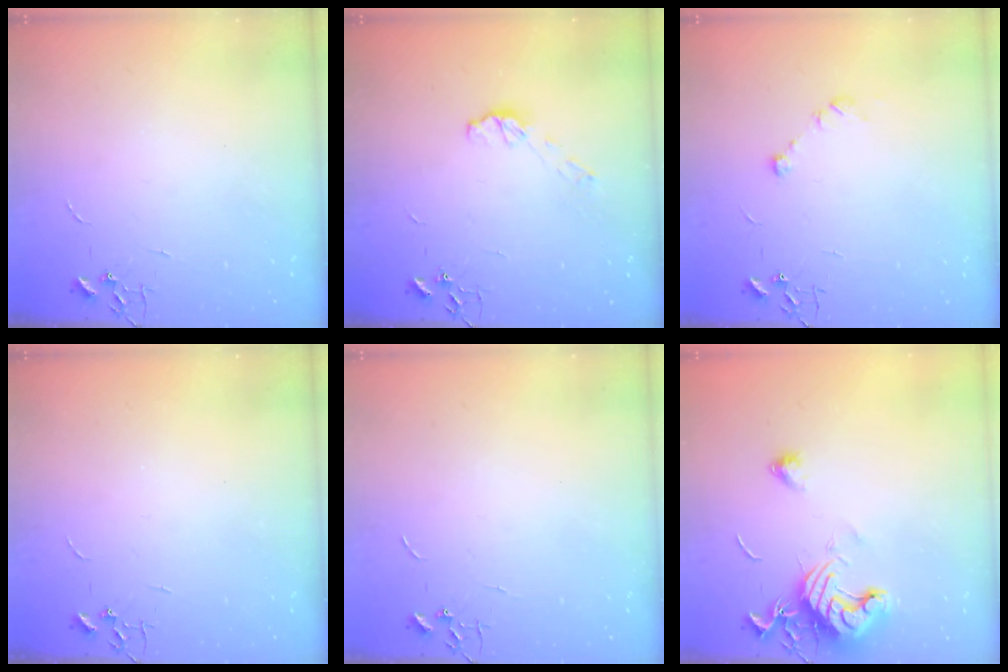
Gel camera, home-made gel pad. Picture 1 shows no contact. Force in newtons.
{"total": 5.8, "press": 5.7, "slide": 0.4}
{"total": 7.4, "press": 7.4, "slide": 0.9}
{"total": 0.0}
{"total": 0.0}
{"total": 12.8, "press": 12.7, "slide": 1.6}